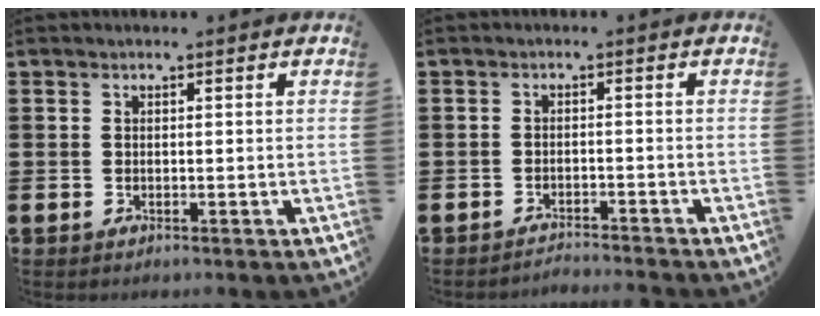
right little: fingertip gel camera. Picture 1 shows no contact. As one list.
[{"total": 0.6, "force": [-0.6, -0.1, 0.0], "torque": [-0.001, -0.002, -0.013]}]